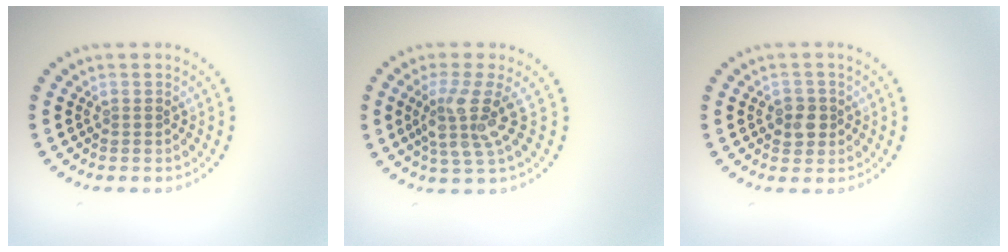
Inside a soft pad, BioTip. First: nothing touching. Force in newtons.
{"total": 3.8, "press": 2.8, "slide": 2.5}
{"total": 2.0, "press": 1.9, "slide": 0.6}